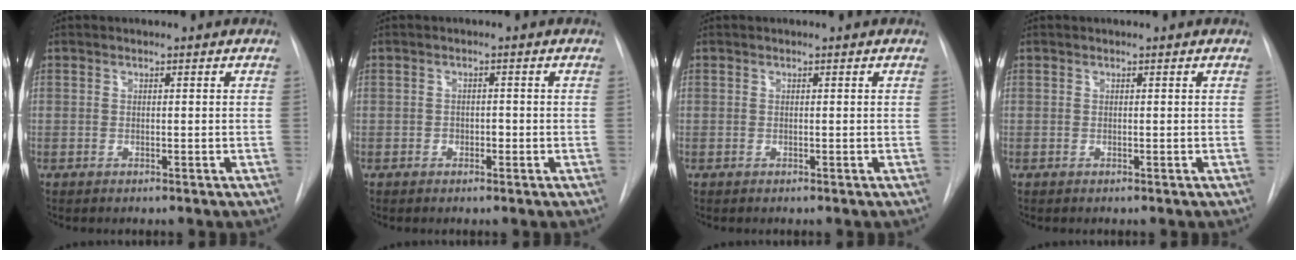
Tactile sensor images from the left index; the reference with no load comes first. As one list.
[{"total": 1.2, "force": [-0.4, 0.8, 0.7], "torque": [-0.005, 0.004, -0.007]}, {"total": 0.0}, {"total": 0.0}]